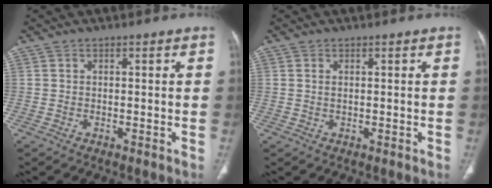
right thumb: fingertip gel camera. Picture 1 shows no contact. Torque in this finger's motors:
{"motor_torque": [-0.65, 0.07, -0.45, 0.31, 0.08]}